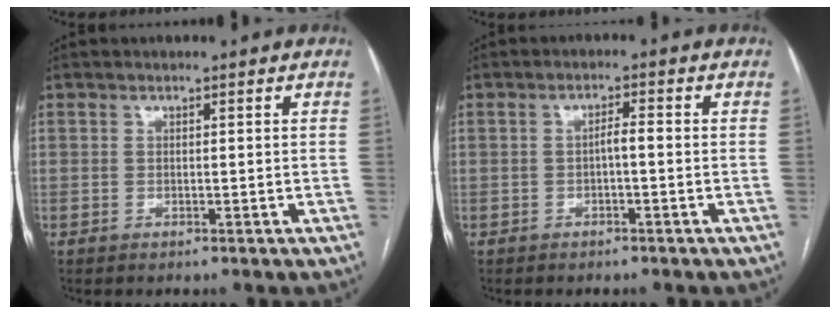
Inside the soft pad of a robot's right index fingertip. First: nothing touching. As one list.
[{"total": 2.0, "force": [-0.4, 0.3, 1.9], "torque": [-0.031, 0.005, -0.008]}]